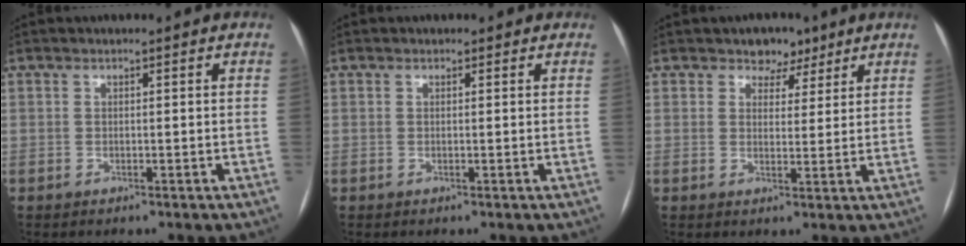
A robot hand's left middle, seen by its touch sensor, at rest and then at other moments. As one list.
[{"total": 0.8, "force": [0.5, 0.6, 0.1], "torque": [0.002, 0.004, 0.002]}, {"total": 4.3, "force": [3.1, 2.9, 1.0], "torque": [-0.001, 0.001, 0.044]}]